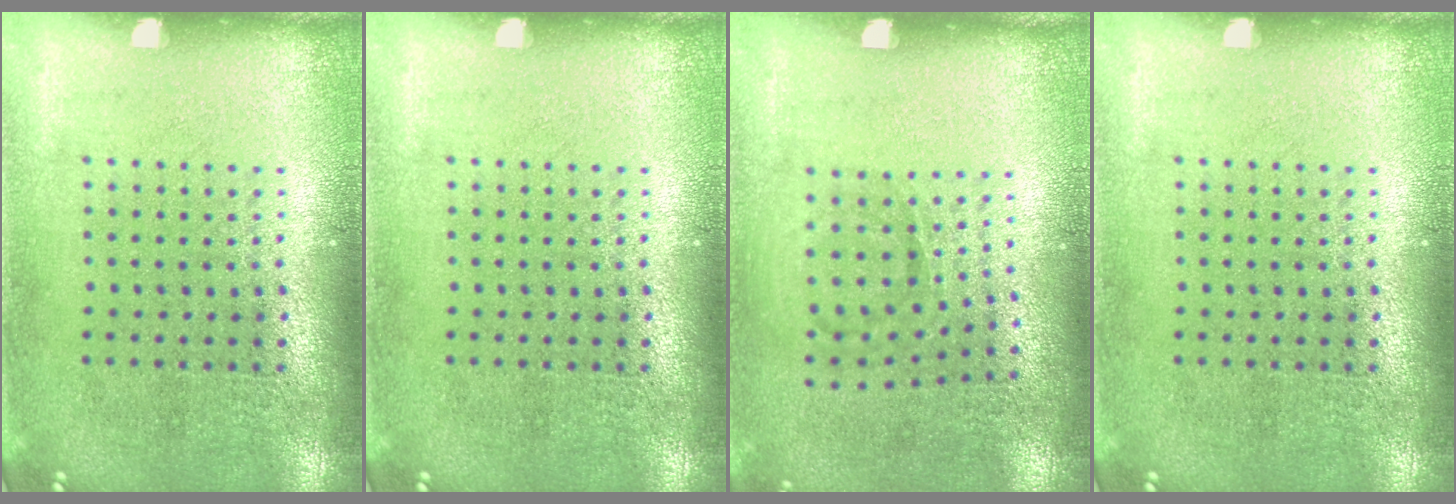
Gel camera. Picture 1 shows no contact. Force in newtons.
{"total": 0.0}
{"total": 1.0, "press": 0.7, "slide": 0.7}
{"total": 0.0}